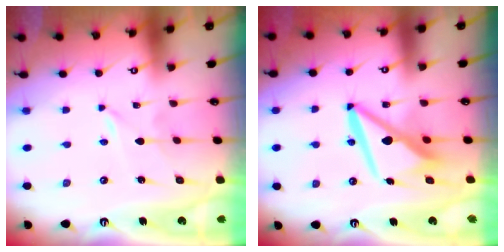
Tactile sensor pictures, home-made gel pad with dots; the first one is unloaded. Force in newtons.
{"total": 10.8, "press": 10.7, "slide": 1.0}